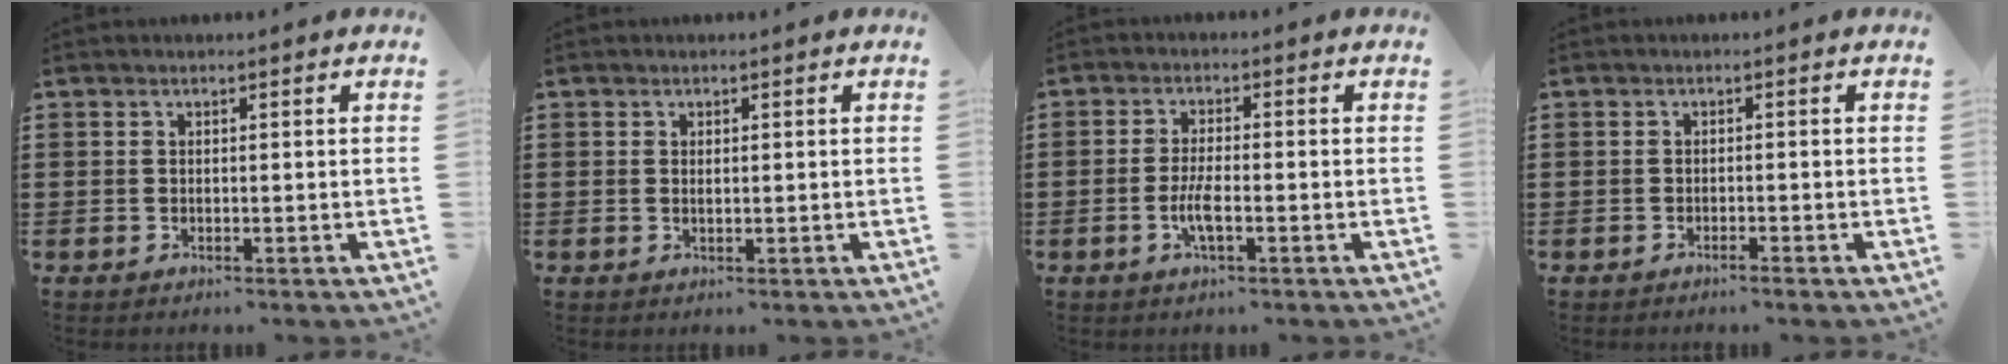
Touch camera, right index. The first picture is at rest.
{"total": 0.8, "force": [0.2, 0.3, 0.7], "torque": [-0.014, 0.002, 0.003]}
{"total": 3.7, "force": [-1.2, 0.9, 3.4], "torque": [-0.073, -0.003, -0.026]}
{"total": 0.8, "force": [-0.7, 0.0, 0.4], "torque": [-0.009, -0.001, -0.013]}